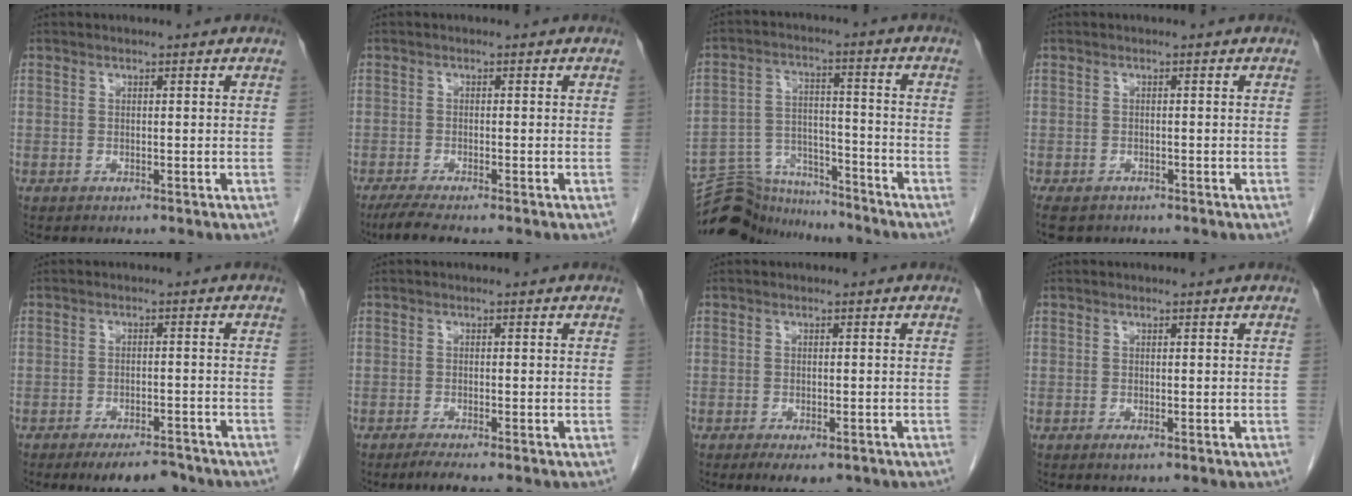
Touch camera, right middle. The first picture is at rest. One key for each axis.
{"total": 4.2, "fx": -3.4, "fy": 0.1, "fz": 2.5, "tx": -0.048, "ty": -0.011, "tz": -0.058}
{"total": 11.8, "fx": -11.6, "fy": 2.2, "fz": 0.4, "tx": -0.014, "ty": 0.036, "tz": -0.197}
{"total": 5.1, "fx": -3.9, "fy": 2.7, "fz": 1.9, "tx": -0.032, "ty": -0.006, "tz": -0.058}
{"total": 6.0, "fx": -4.8, "fy": 2.0, "fz": 3.0, "tx": -0.038, "ty": -0.002, "tz": -0.071}
{"total": 2.1, "fx": -1.6, "fy": -0.4, "fz": 1.3, "tx": -0.029, "ty": -0.007, "tz": -0.031}
{"total": 4.6, "fx": -3.1, "fy": 1.8, "fz": 2.9, "tx": -0.036, "ty": -0.007, "tz": -0.041}
{"total": 0.6, "fx": -0.3, "fy": 0.1, "fz": 0.5, "tx": -0.007, "ty": -0.001, "tz": -0.005}